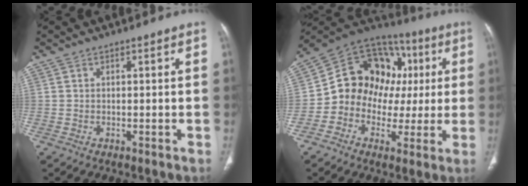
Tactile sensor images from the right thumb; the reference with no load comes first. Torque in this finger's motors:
{"motor_torque": [0.64, 2.49, 1.16, -0.59, 0.07]}